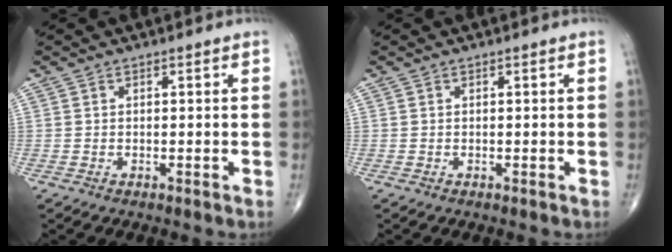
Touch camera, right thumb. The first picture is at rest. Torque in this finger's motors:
{"motor_torque": [0.11, 0.11, 0.00, 0.00, 0.02]}